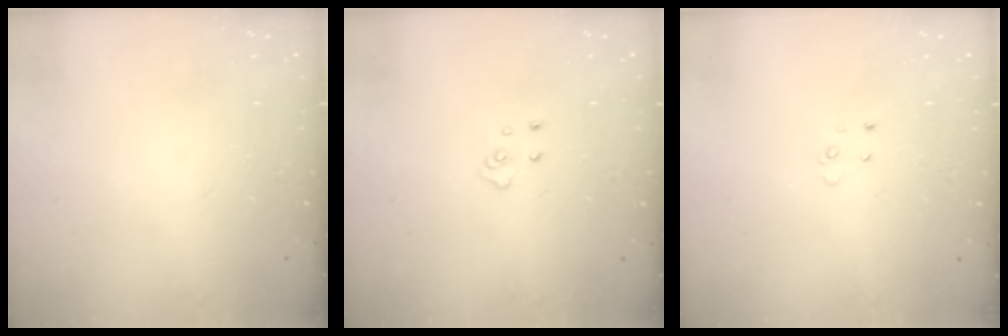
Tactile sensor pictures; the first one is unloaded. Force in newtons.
{"total": 3.9, "press": 3.8, "slide": 0.4}
{"total": 2.6, "press": 2.6, "slide": 0.2}